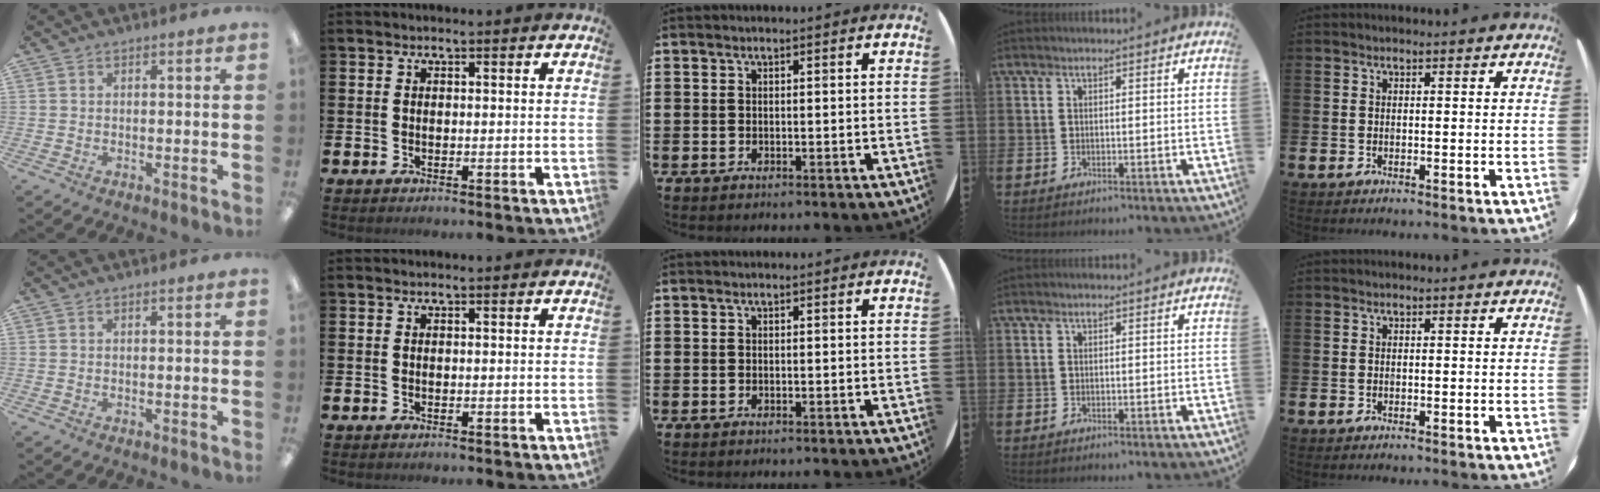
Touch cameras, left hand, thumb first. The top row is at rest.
{}